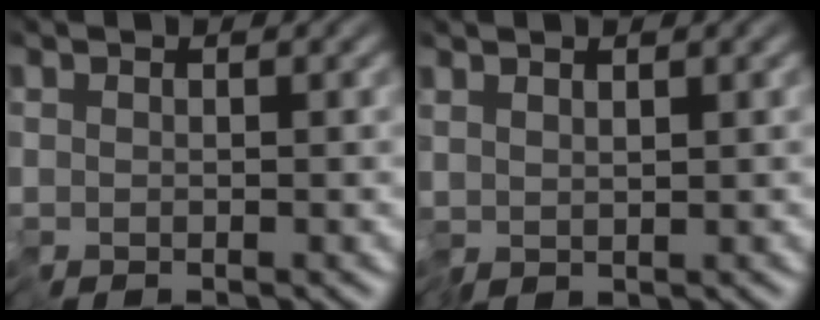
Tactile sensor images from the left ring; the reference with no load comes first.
{"total": 1.0, "force": [0.7, 0.2, 0.7], "torque": [-0.017, 0.005, 0.015]}